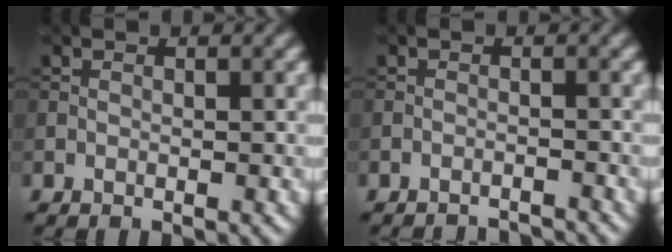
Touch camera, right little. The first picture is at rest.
{"total": 3.6, "force": [-3.5, 0.4, 0.7], "torque": [-0.006, 0.003, -0.049]}